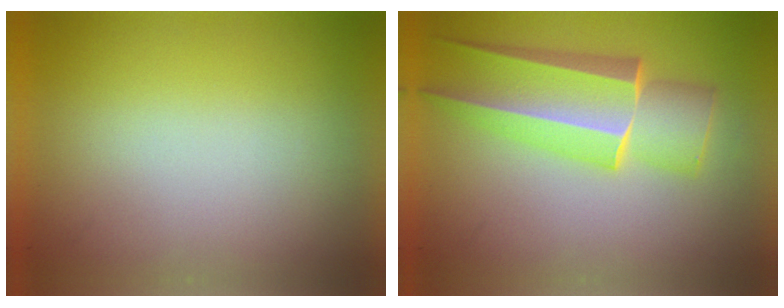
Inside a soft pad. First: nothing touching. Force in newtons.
{"total": 4.9}